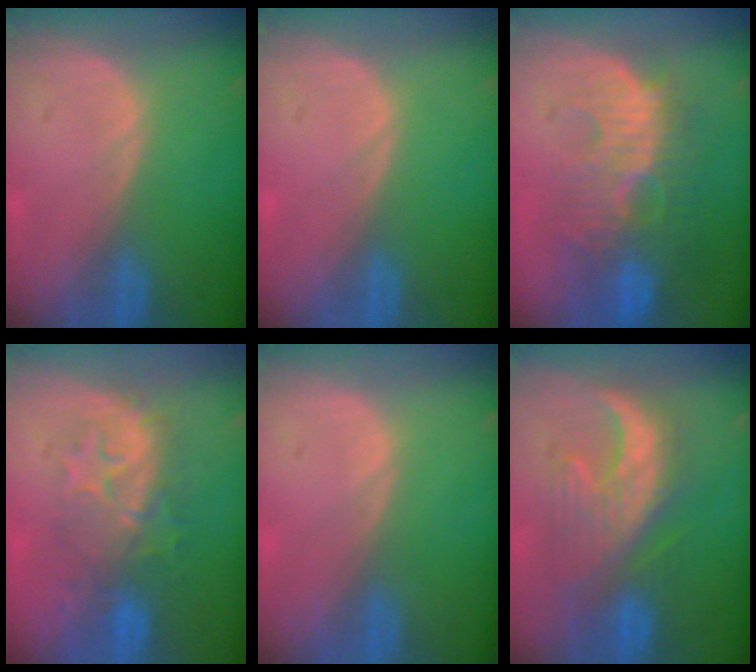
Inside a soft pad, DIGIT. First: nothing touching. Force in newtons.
{"total": 0.0}
{"total": 10.8, "press": 9.9, "slide": 4.2}
{"total": 8.1, "press": 8.1, "slide": 0.8}
{"total": 0.0}
{"total": 9.5, "press": 9.4, "slide": 1.2}